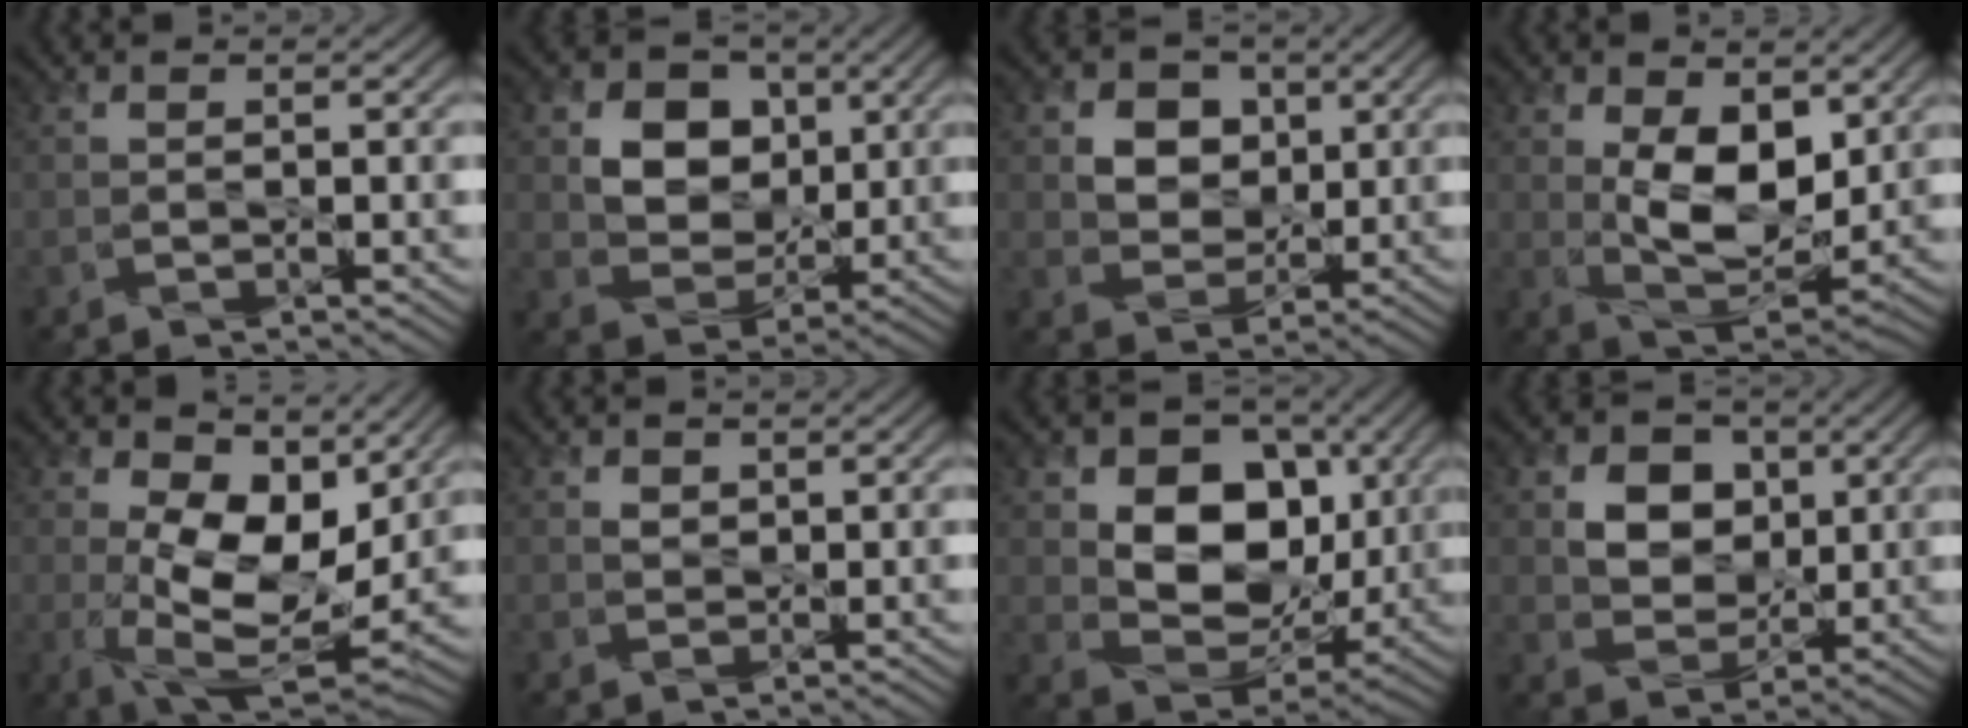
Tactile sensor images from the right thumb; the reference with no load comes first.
{"total": 7.1, "force": [2.1, 5.8, 3.6], "torque": [-0.084, 0.001, 0.030]}
{"total": 5.2, "force": [1.9, 4.4, 2.1], "torque": [-0.059, -0.001, 0.025]}
{"total": 8.9, "force": [1.8, 4.9, 7.2], "torque": [-0.139, -0.007, 0.034]}
{"total": 11.0, "force": [2.0, 6.0, 9.0], "torque": [-0.178, -0.013, 0.033]}
{"total": 0.9, "force": [0.7, 0.5, -0.3], "torque": [0.002, -0.003, 0.012]}
{"total": 10.7, "force": [2.2, 8.0, 6.7], "torque": [-0.133, -0.005, 0.029]}
{"total": 5.8, "force": [1.8, 4.8, 2.7], "torque": [-0.064, 0.001, 0.020]}